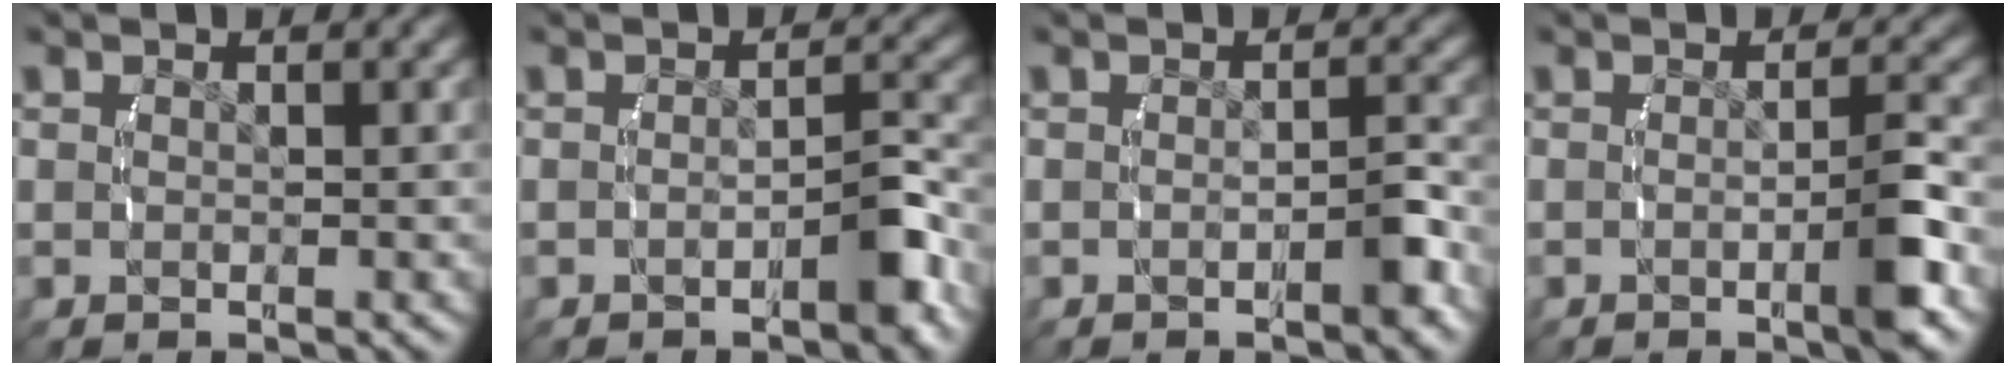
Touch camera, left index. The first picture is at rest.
{"total": 2.3, "force": [-1.2, 0.5, 1.9], "torque": [-0.022, 0.004, -0.023]}
{"total": 1.6, "force": [-1.0, 0.1, 1.3], "torque": [-0.017, 0.001, -0.019]}
{"total": 3.1, "force": [-1.1, 0.1, 2.9], "torque": [-0.041, 0.002, -0.021]}